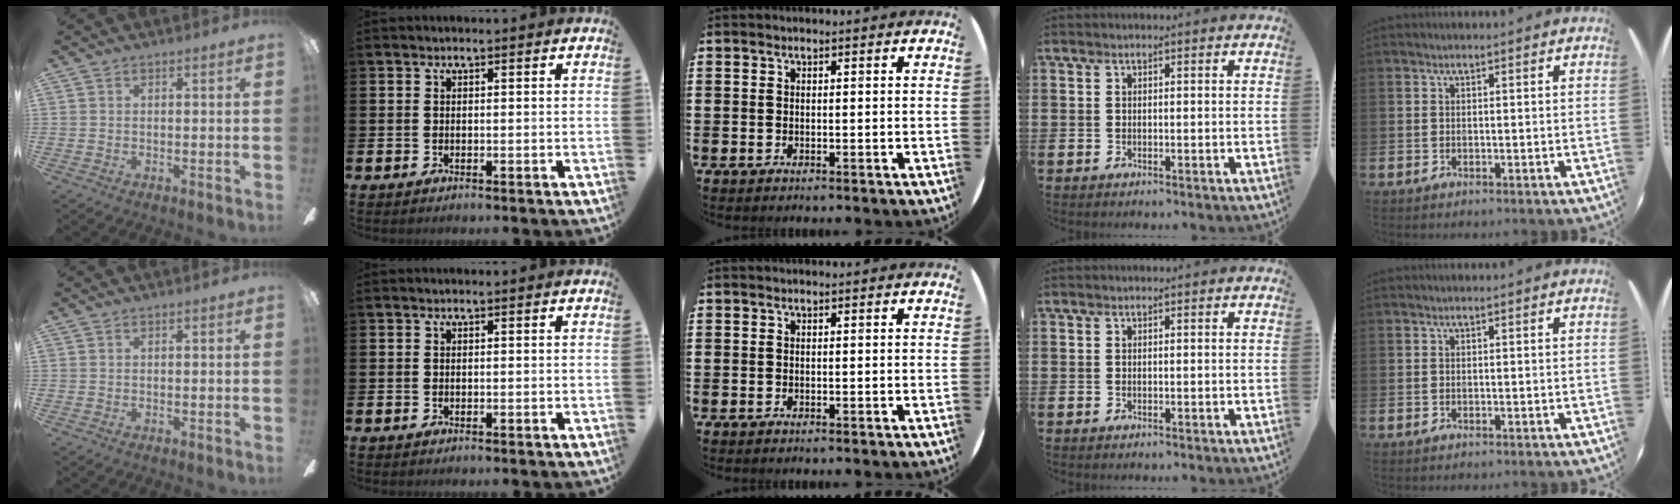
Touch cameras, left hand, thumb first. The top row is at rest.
{}